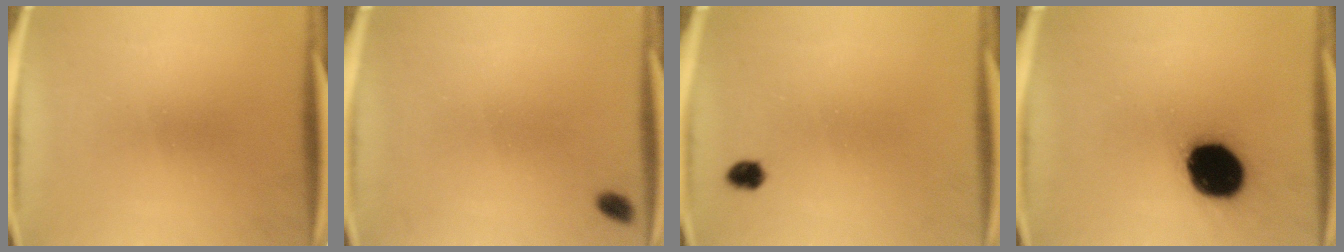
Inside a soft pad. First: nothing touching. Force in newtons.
{"total": 4.1}
{"total": 2.1}
{"total": 19.6}